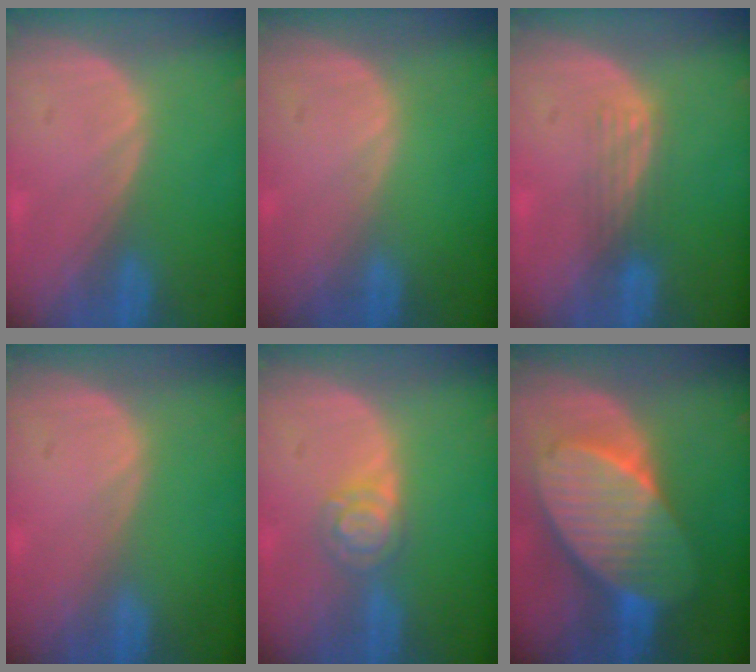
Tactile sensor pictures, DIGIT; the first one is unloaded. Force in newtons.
{"total": 0.0}
{"total": 2.9, "press": 2.7, "slide": 1.2}
{"total": 0.0}
{"total": 3.8, "press": 3.8, "slide": 0.2}
{"total": 10.9, "press": 10.9, "slide": 0.8}